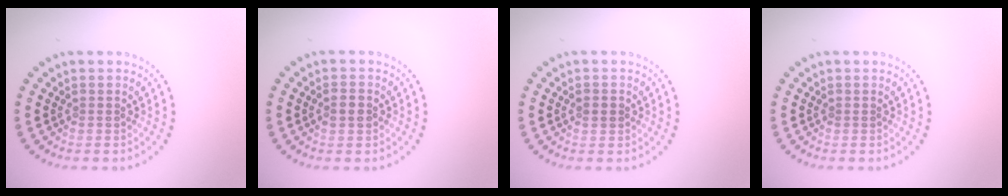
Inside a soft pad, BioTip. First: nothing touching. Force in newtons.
{"total": 1.2, "press": 1.2, "slide": 0.2}
{"total": 1.3, "press": 1.3, "slide": 0.2}
{"total": 0.0}